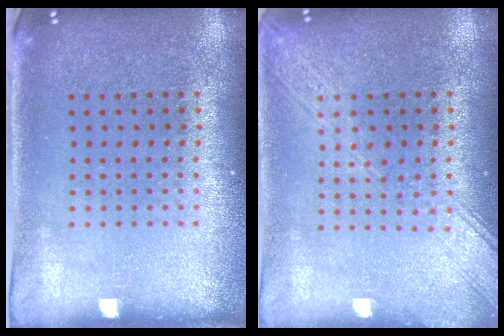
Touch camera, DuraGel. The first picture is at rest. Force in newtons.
{"total": 2.0, "press": 2.0, "slide": 0.3}